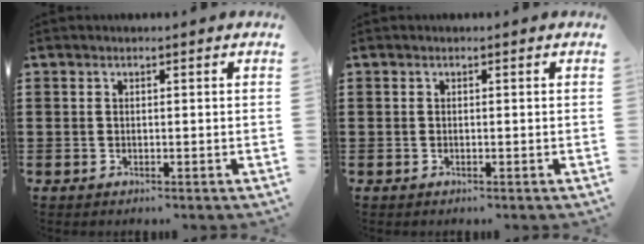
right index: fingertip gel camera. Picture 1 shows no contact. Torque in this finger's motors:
{"motor_torque": [0.53, 1.61, 0.00, 0.00]}